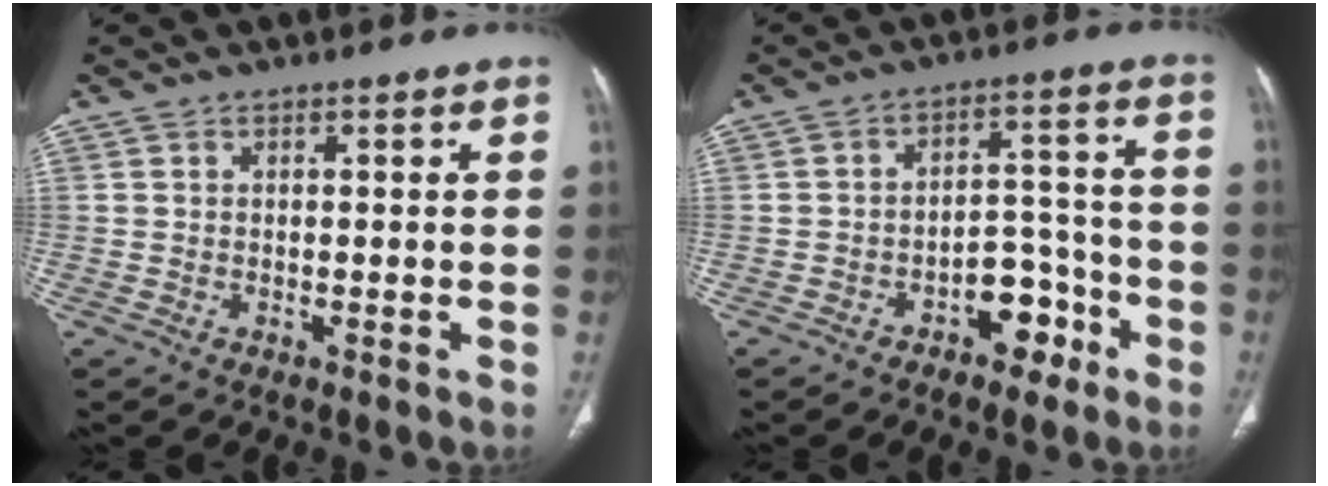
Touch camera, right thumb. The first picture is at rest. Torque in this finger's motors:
{"motor_torque": [3.02, 1.99, 0.66, -0.57, 0.00]}